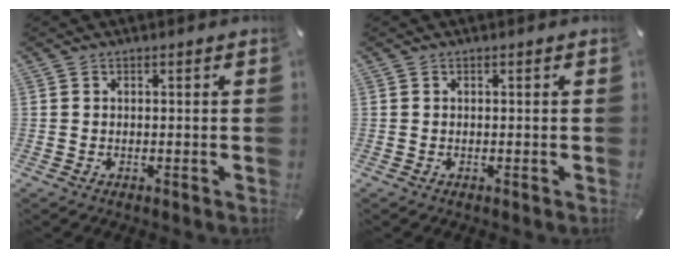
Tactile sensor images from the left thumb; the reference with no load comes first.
{"total": 0.0}